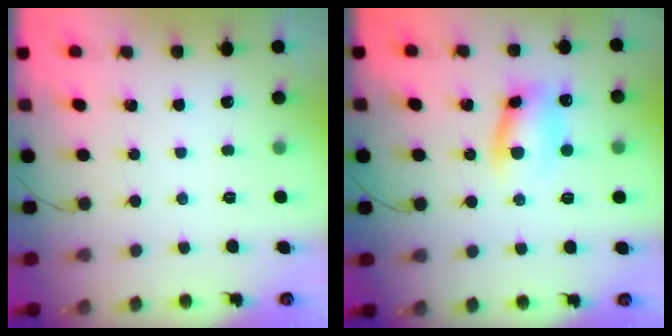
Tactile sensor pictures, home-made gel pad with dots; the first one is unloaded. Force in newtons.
{"total": 9.6, "press": 9.6, "slide": 0.8}